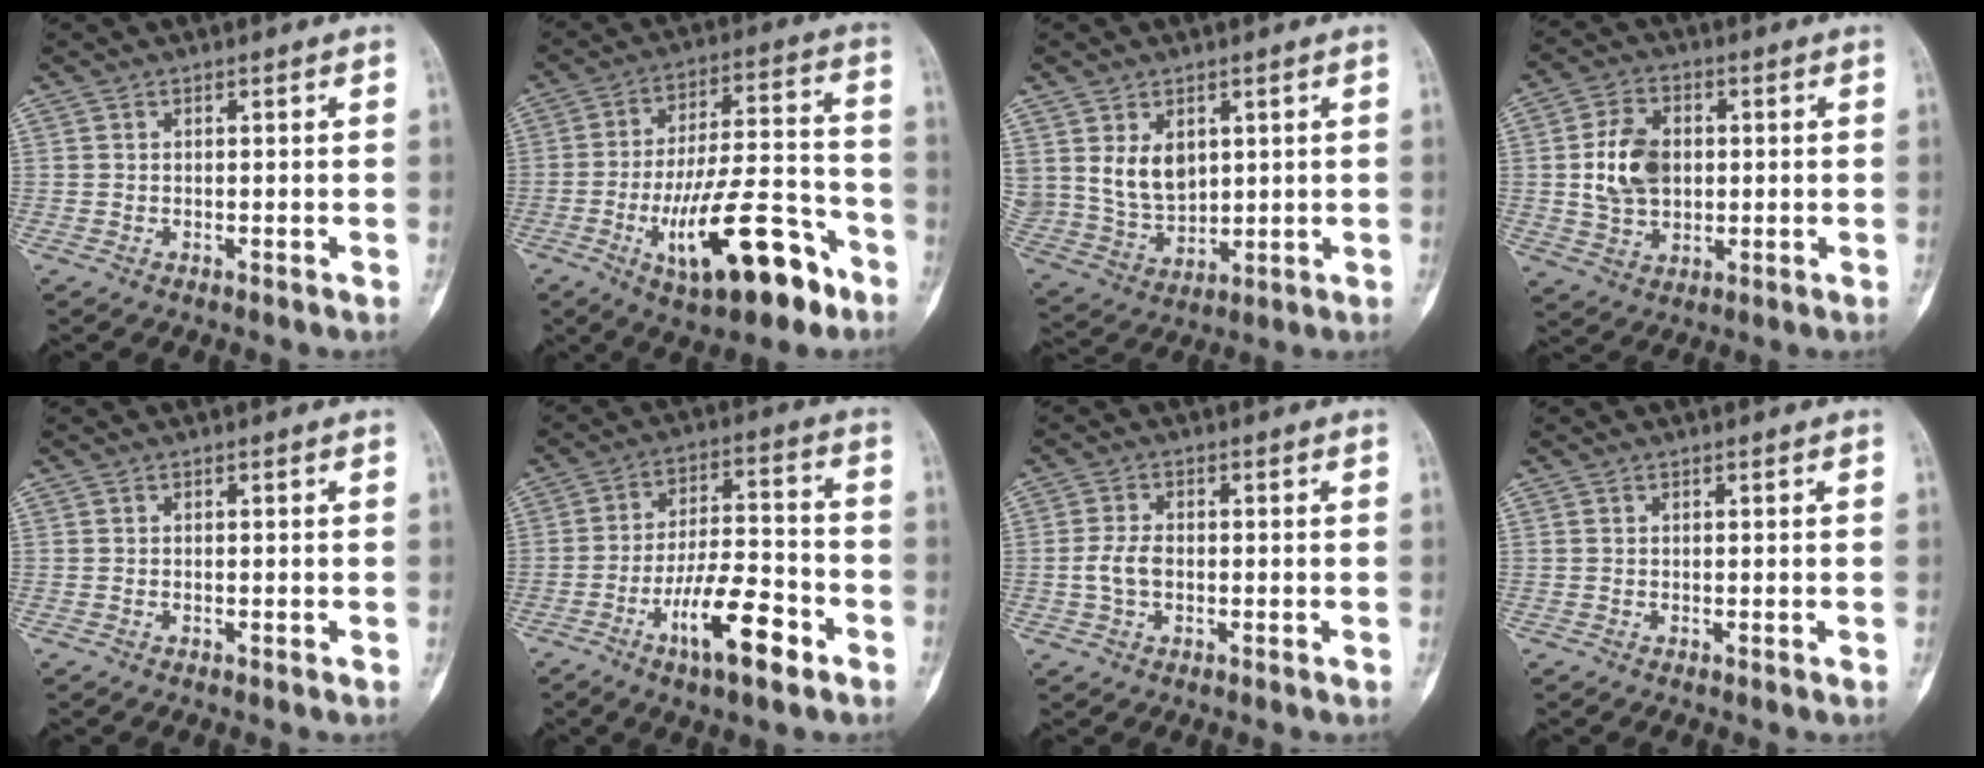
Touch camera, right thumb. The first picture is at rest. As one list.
[{"total": 20.6, "force": [-9.5, 7.6, 16.5], "torque": [-0.268, 0.056, -0.144]}, {"total": 9.2, "force": [3.0, 6.6, 5.7], "torque": [-0.082, -0.016, 0.079]}, {"total": 10.4, "force": [0.7, 7.5, 7.2], "torque": [-0.111, 0.005, 0.014]}, {"total": 0.0}, {"total": 13.9, "force": [-6.8, 4.4, 11.2], "torque": [-0.187, 0.040, -0.113]}, {"total": 4.0, "force": [-0.6, 2.5, 3.1], "torque": [-0.067, 0.010, -0.015]}, {"total": 0.0}]